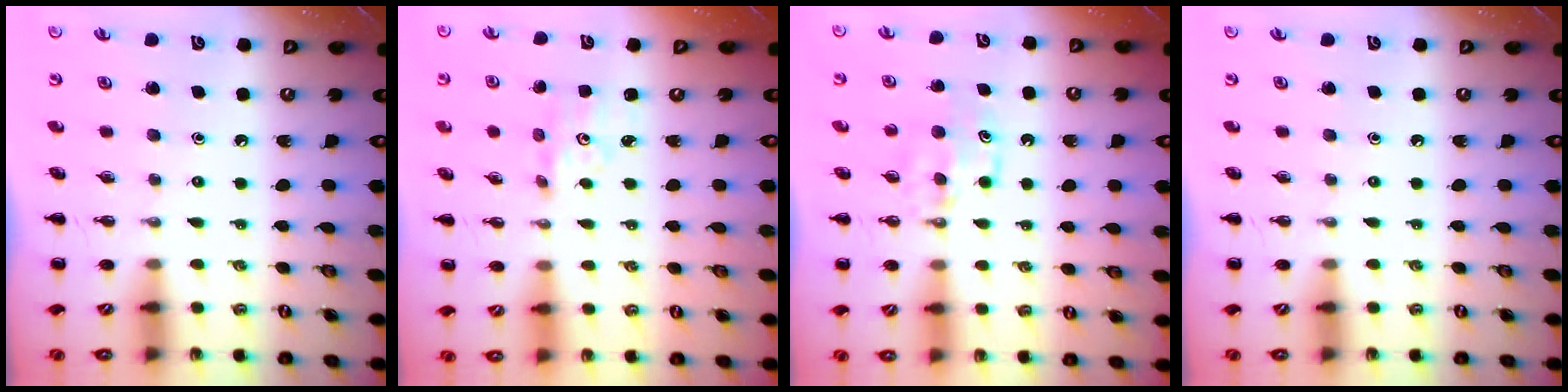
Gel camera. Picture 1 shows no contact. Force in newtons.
{"total": 1.9, "press": 1.8, "slide": 0.6}
{"total": 5.2, "press": 4.9, "slide": 1.5}
{"total": 0.0}